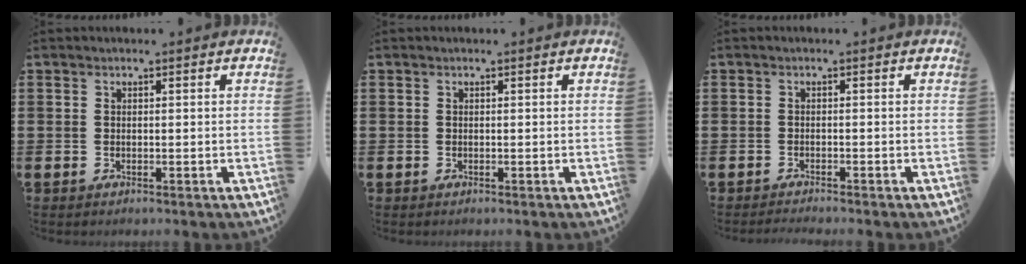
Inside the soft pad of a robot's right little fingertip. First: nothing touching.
{"total": 0.0}
{"total": 0.8, "force": [-0.8, -0.1, -0.1], "torque": [-0.005, -0.001, -0.013]}